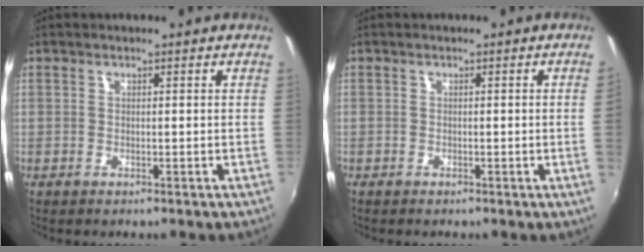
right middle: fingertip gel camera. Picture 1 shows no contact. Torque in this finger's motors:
{"motor_torque": [1.06, -1.04, -1.05, -0.21]}